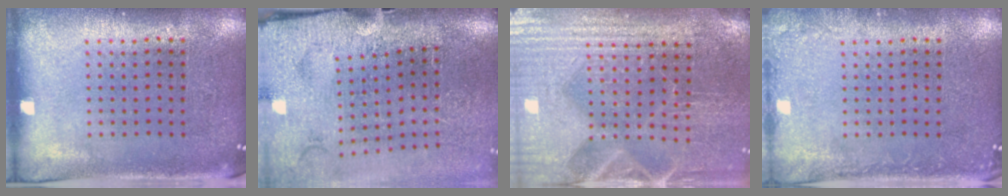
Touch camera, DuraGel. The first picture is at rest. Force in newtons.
{"total": 4.5, "press": 3.5, "slide": 2.9}
{"total": 4.2, "press": 3.9, "slide": 1.5}
{"total": 1.6, "press": 1.6, "slide": 0.3}